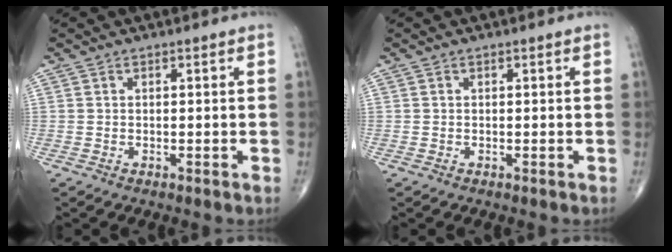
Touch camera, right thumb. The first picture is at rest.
{"total": 0.0}